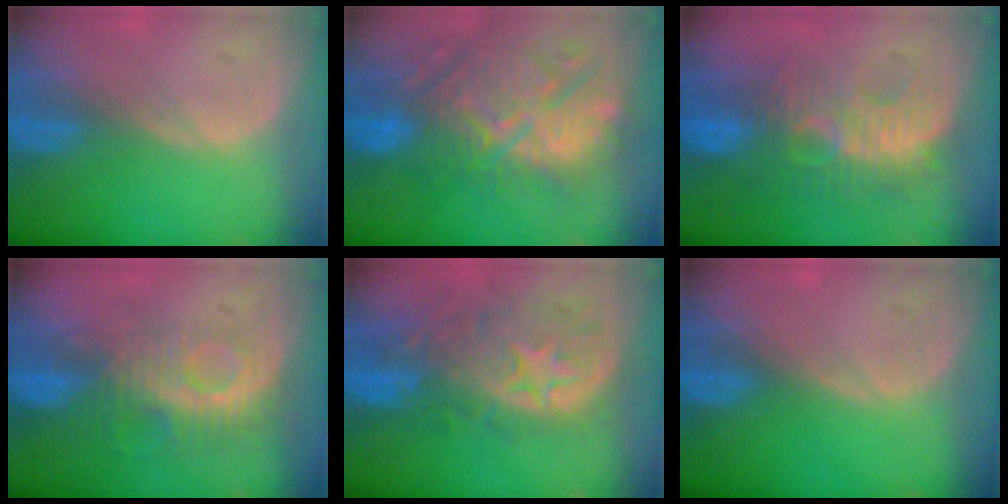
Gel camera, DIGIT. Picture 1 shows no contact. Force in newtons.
{"total": 13.0, "press": 12.2, "slide": 4.3}
{"total": 9.0, "press": 8.9, "slide": 1.6}
{"total": 9.3, "press": 8.2, "slide": 4.3}
{"total": 11.1, "press": 9.8, "slide": 5.2}
{"total": 0.0}